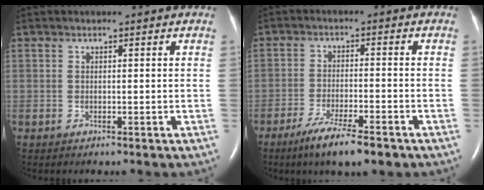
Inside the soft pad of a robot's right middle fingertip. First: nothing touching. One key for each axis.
{"total": 8.3, "fx": -5.7, "fy": 1.0, "fz": 6.0, "tx": -0.103, "ty": -0.016, "tz": -0.090}